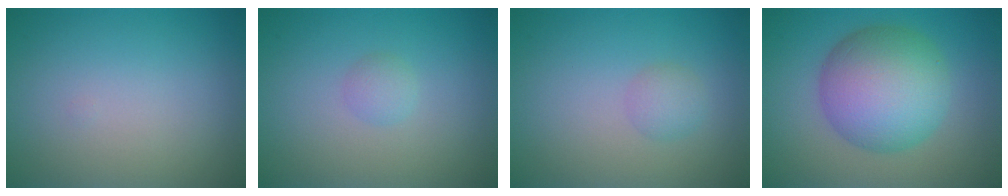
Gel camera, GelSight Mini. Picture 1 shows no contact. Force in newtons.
{"total": 1.1, "press": 1.1, "slide": 0.1}
{"total": 1.4, "press": 1.4, "slide": 0.0}
{"total": 9.0, "press": 9.0, "slide": 0.0}